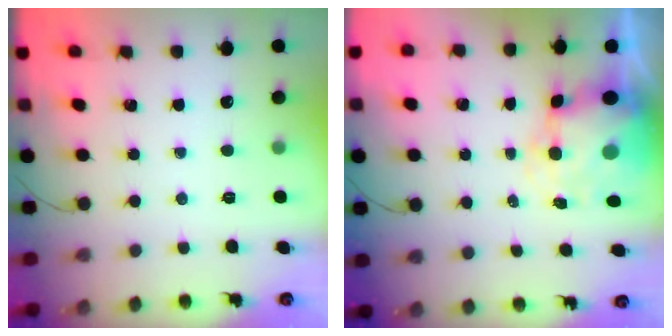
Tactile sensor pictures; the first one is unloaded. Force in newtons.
{"total": 9.9, "press": 9.7, "slide": 2.1}